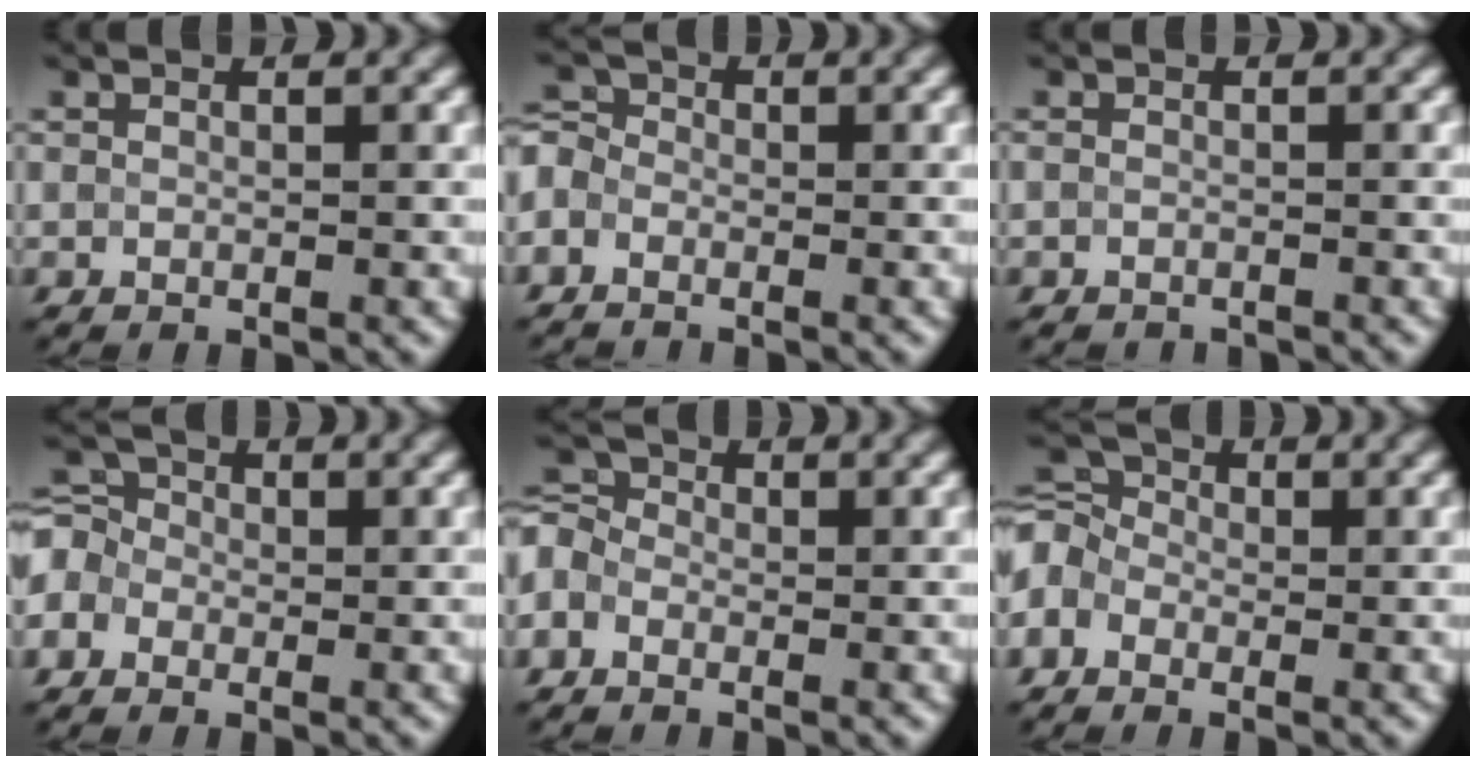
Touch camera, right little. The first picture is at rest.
{"total": 3.3, "force": [-2.1, 2.3, 1.0], "torque": [-0.011, 0.011, -0.044]}
{"total": 1.6, "force": [-1.6, 0.2, 0.3], "torque": [-0.003, -0.009, -0.028]}
{"total": 3.8, "force": [-1.0, 3.3, 1.6], "torque": [-0.030, 0.021, -0.032]}
{"total": 3.6, "force": [-1.7, 2.8, 1.7], "torque": [-0.033, 0.010, -0.039]}
{"total": 4.6, "force": [-1.6, 3.5, 2.5], "torque": [-0.060, 0.009, -0.037]}